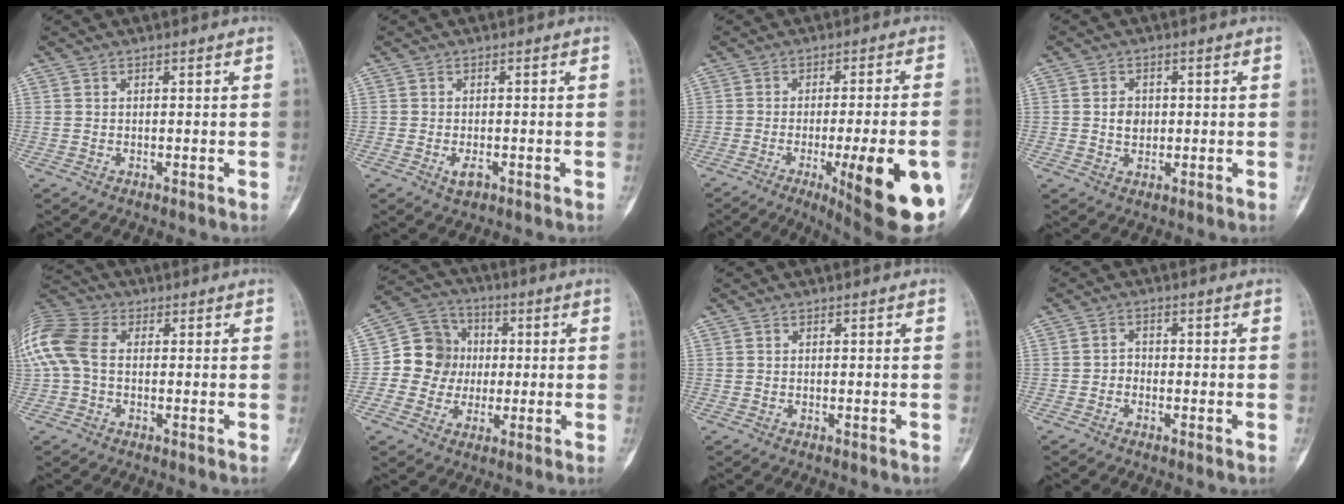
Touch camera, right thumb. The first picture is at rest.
{"total": 1.9, "force": [-0.8, 1.0, 1.4], "torque": [-0.023, -0.001, -0.012]}
{"total": 19.9, "force": [-6.9, 4.1, 18.2], "torque": [-0.188, -0.004, -0.081]}
{"total": 3.2, "force": [0.2, 2.6, 1.9], "torque": [-0.019, 0.000, 0.004]}
{"total": 13.3, "force": [1.1, 9.1, 9.6], "torque": [-0.240, 0.028, 0.015]}
{"total": 10.7, "force": [0.1, 10.0, 3.7], "torque": [-0.022, 0.021, -0.008]}
{"total": 0.0}
{"total": 1.6, "force": [-0.8, 1.2, 0.5], "torque": [0.003, 0.008, -0.020]}